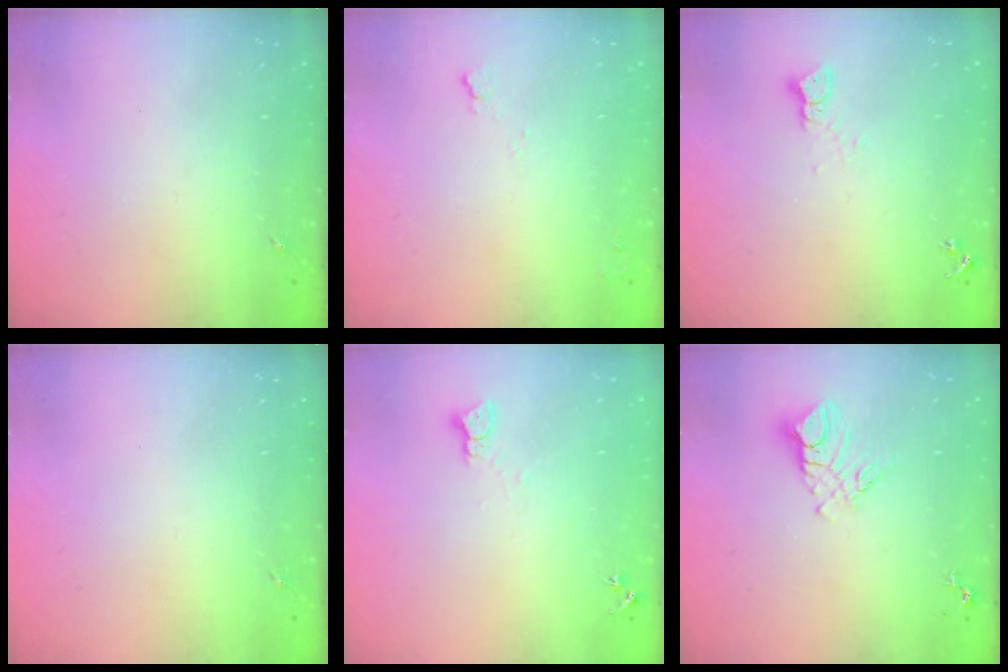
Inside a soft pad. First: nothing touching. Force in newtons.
{"total": 5.1, "press": 5.1, "slide": 0.6}
{"total": 3.3, "press": 3.3, "slide": 0.3}
{"total": 0.0}
{"total": 2.3, "press": 2.3, "slide": 0.2}
{"total": 10.2, "press": 10.1, "slide": 0.8}